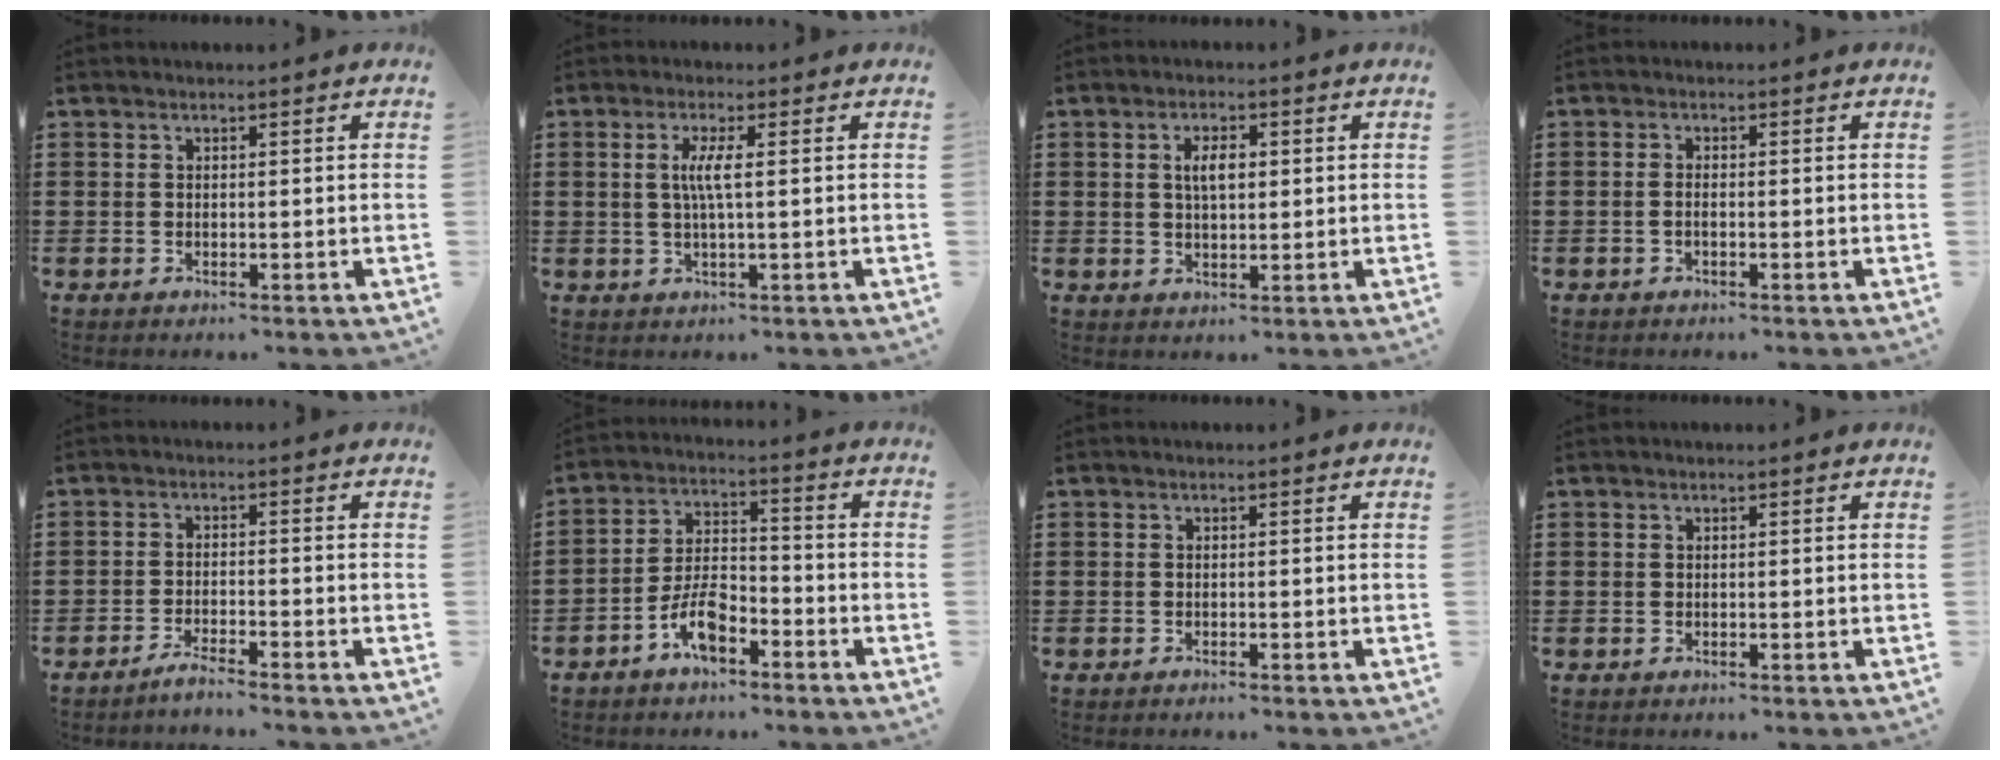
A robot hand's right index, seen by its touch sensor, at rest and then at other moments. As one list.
[{"total": 3.6, "force": [0.3, 0.0, 3.6], "torque": [-0.076, -0.008, 0.000]}, {"total": 3.4, "force": [0.6, 1.4, 3.1], "torque": [-0.062, 0.007, 0.009]}, {"total": 0.9, "force": [-0.5, 0.0, 0.8], "torque": [-0.018, -0.008, -0.007]}, {"total": 2.7, "force": [-2.6, -0.5, 0.6], "torque": [-0.011, 0.000, -0.050]}, {"total": 7.0, "force": [-4.2, 2.8, 4.8], "torque": [-0.107, 0.006, -0.081]}, {"total": 0.5, "force": [-0.5, -0.2, 0.0], "torque": [-0.001, -0.004, -0.010]}, {"total": 0.0}]